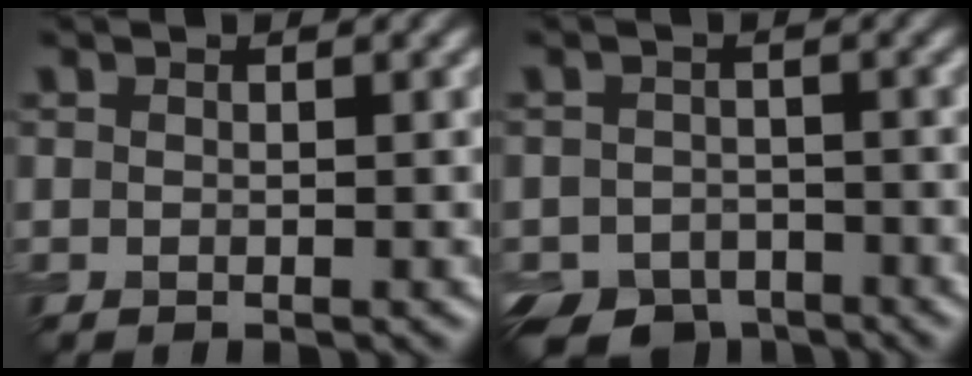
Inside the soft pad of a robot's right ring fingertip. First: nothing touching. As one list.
[{"total": 6.0, "force": [-4.4, 3.7, 1.8], "torque": [-0.016, -0.014, -0.068]}]